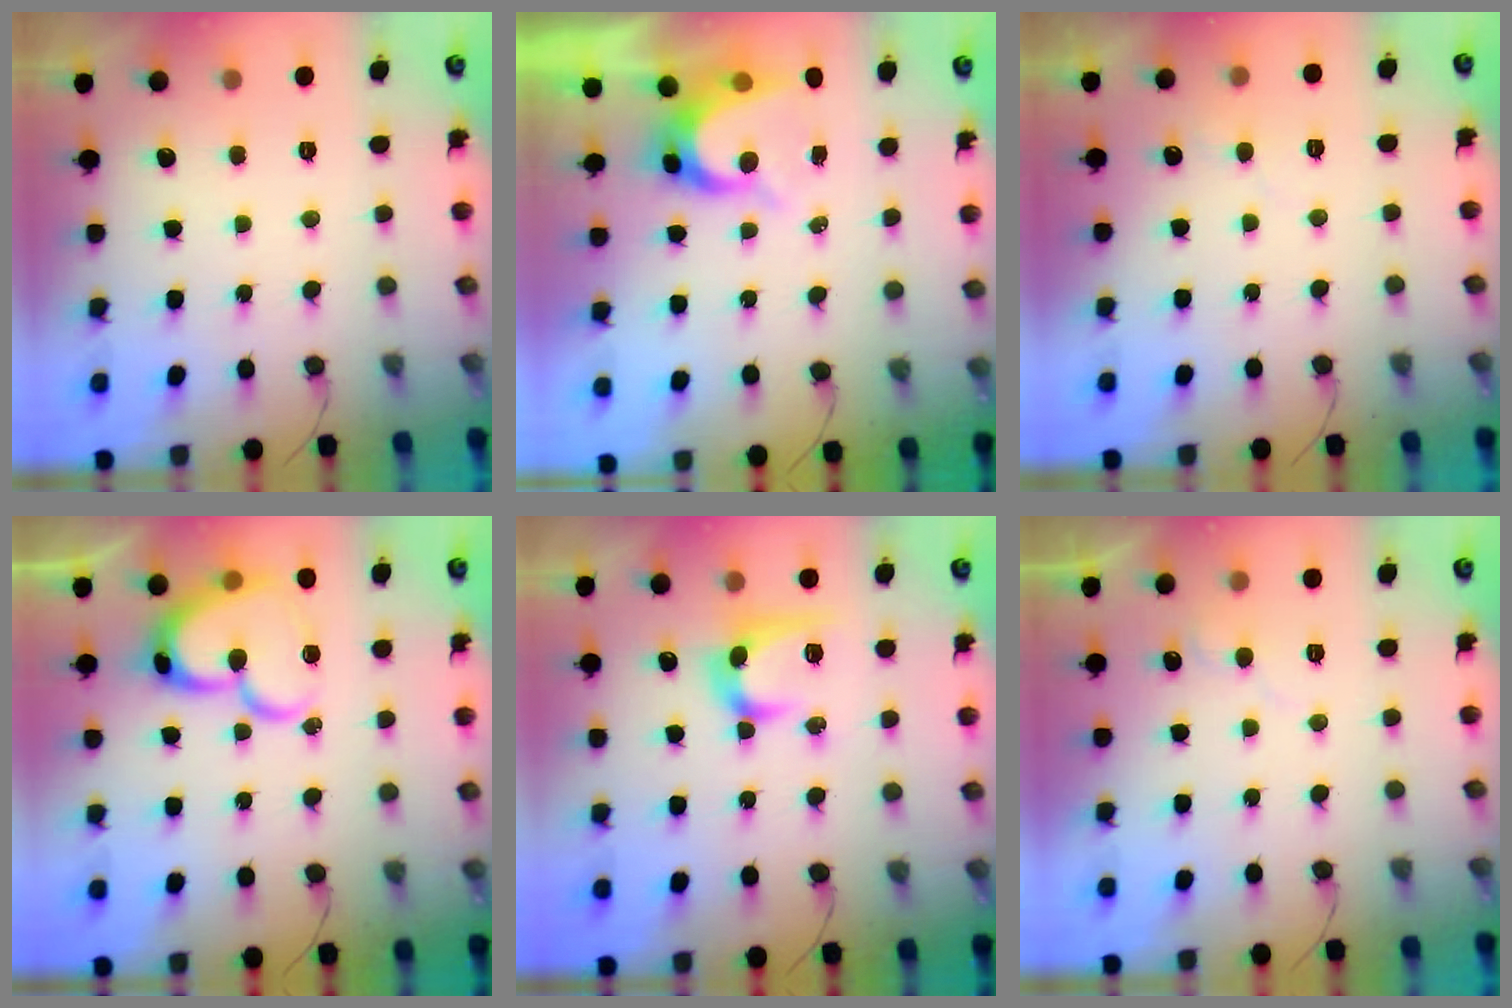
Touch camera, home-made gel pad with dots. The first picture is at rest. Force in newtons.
{"total": 7.0, "press": 6.9, "slide": 0.8}
{"total": 3.8, "press": 3.7, "slide": 0.2}
{"total": 17.3, "press": 17.2, "slide": 1.5}
{"total": 9.9, "press": 9.9, "slide": 0.5}
{"total": 5.4, "press": 5.4, "slide": 0.6}